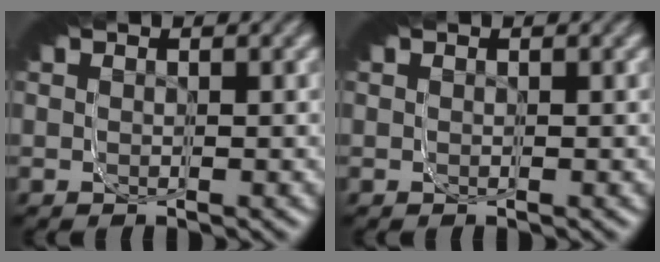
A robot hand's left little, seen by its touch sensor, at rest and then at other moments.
{"total": 0.0}